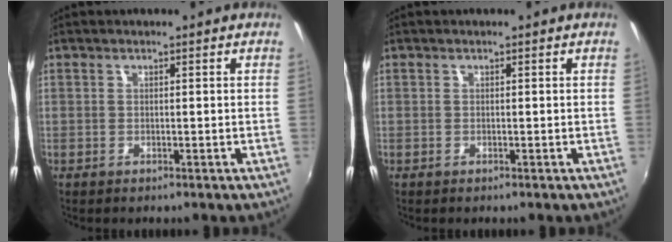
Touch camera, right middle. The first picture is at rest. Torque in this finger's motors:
{"motor_torque": [0.08, 0.18, 0.05, 0.00]}